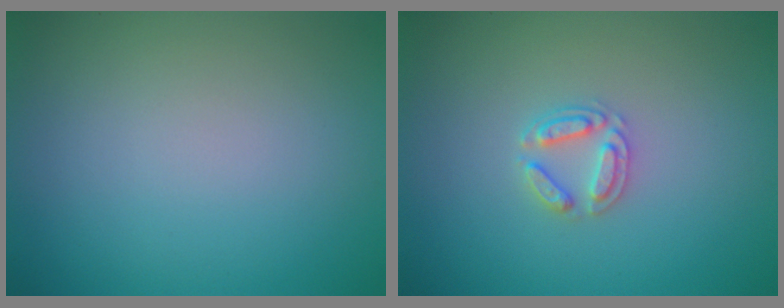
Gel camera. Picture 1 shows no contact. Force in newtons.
{"total": 2.2, "press": 2.2, "slide": 0.3}